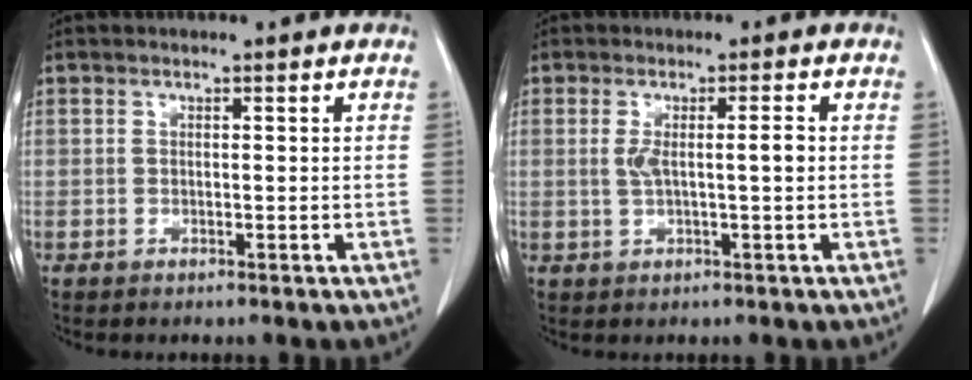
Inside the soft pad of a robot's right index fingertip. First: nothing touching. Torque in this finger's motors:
{"motor_torque": [0.05, 0.13, 0.11, 0.01]}